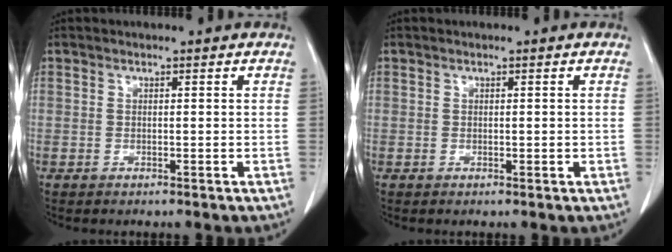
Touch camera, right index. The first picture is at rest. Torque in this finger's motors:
{"motor_torque": [-0.18, 0.26, -0.02, 0.02]}